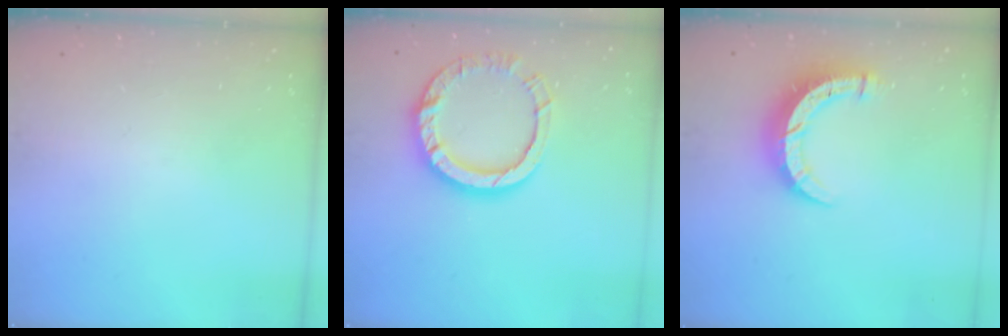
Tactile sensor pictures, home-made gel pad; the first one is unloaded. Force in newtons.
{"total": 13.4, "press": 13.4, "slide": 1.4}
{"total": 8.8, "press": 8.7, "slide": 0.9}